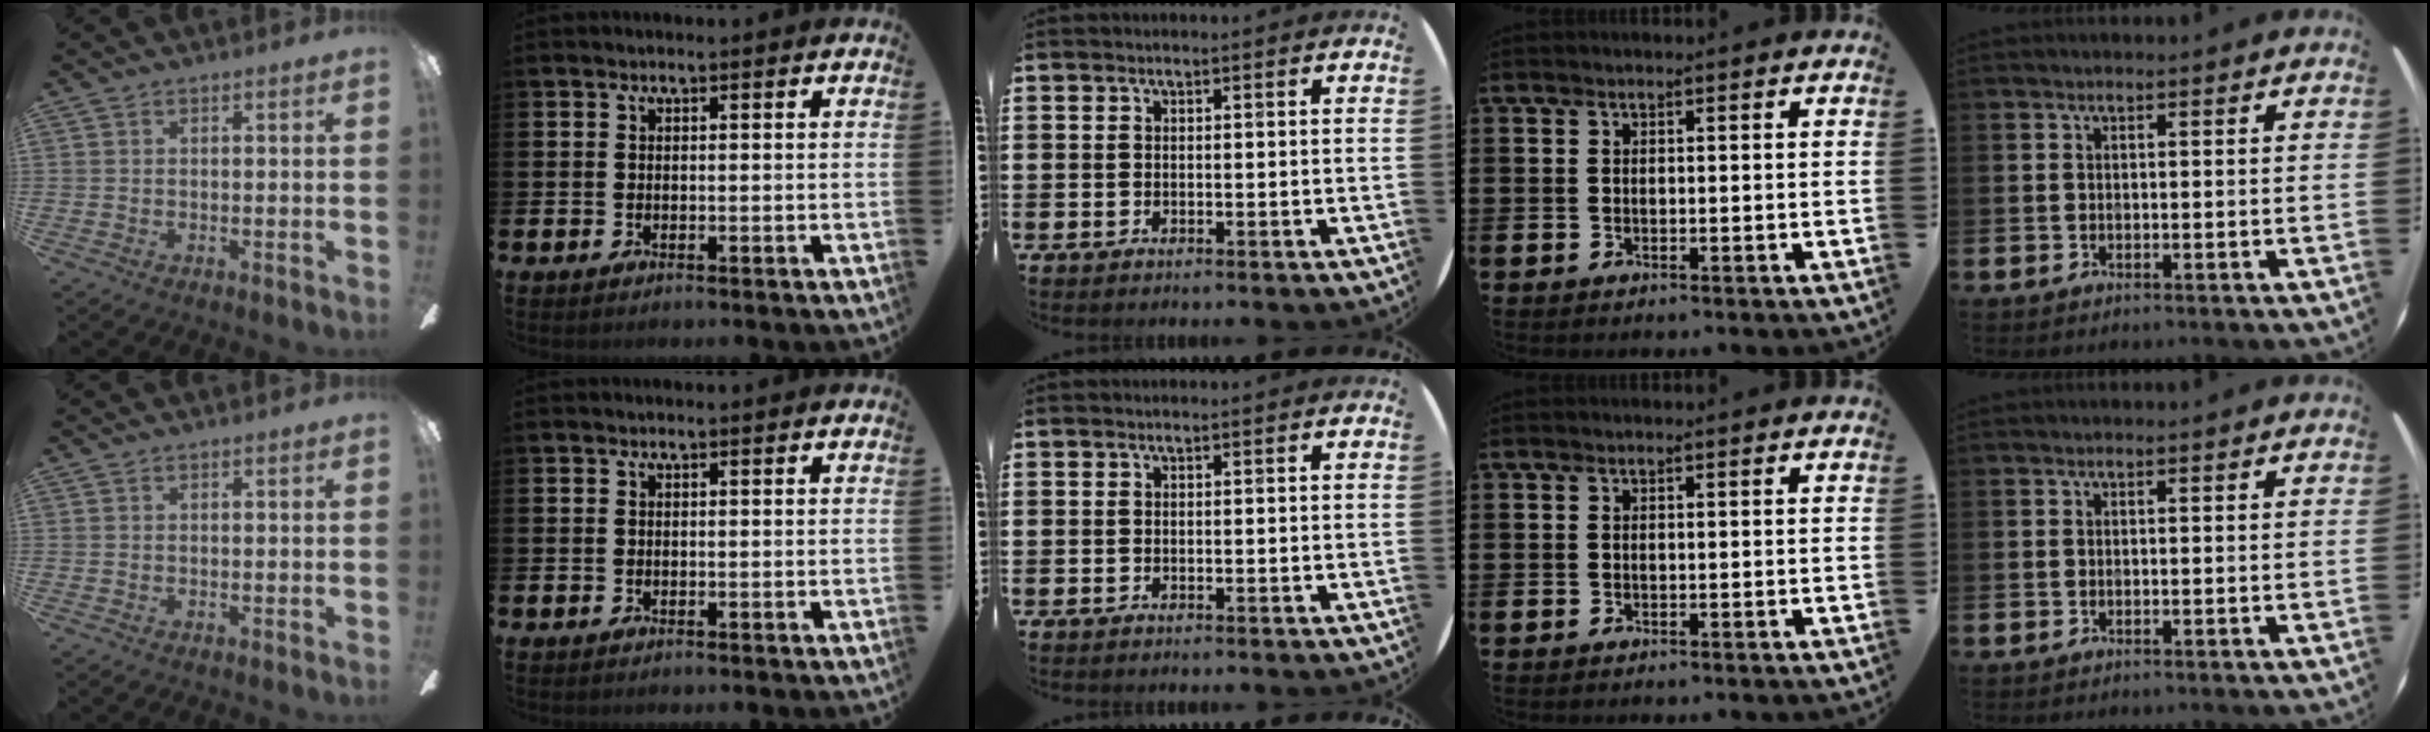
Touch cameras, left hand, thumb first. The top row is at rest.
{}